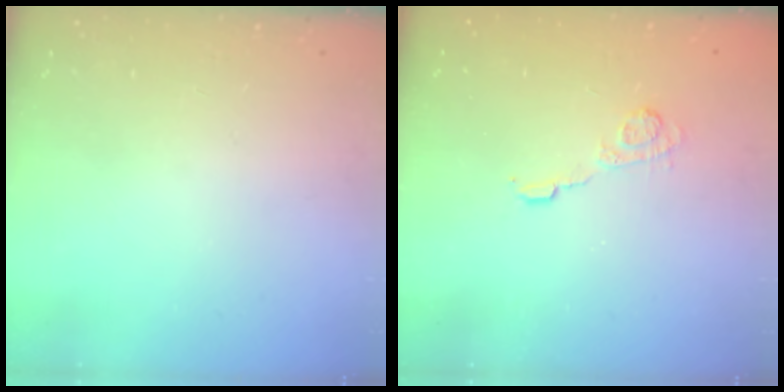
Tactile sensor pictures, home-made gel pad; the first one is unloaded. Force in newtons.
{"total": 5.2, "press": 5.2, "slide": 0.4}